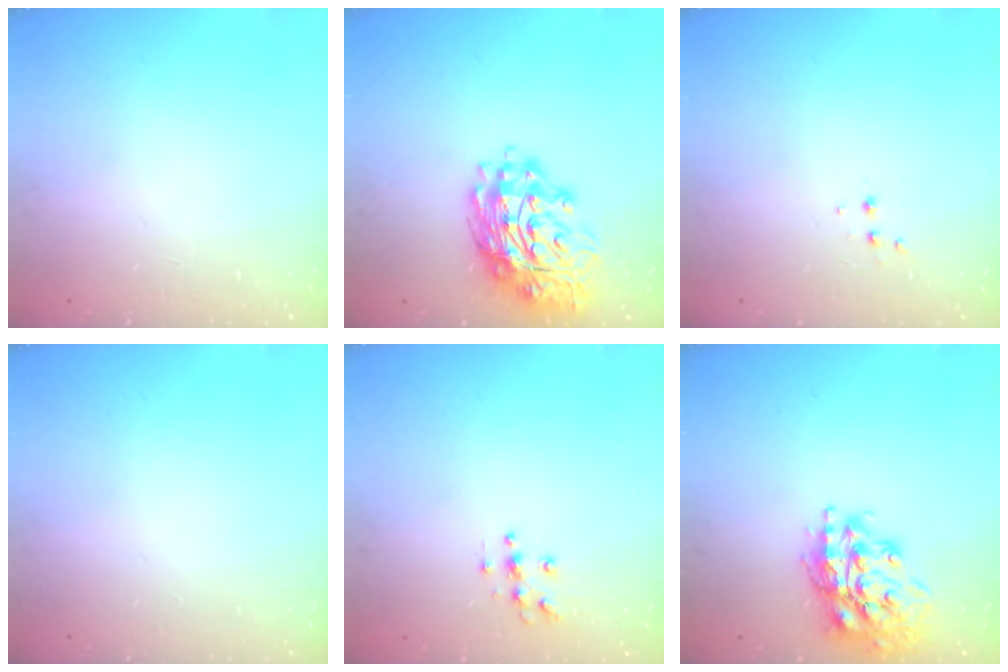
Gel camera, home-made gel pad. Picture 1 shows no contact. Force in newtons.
{"total": 16.8, "press": 16.7, "slide": 1.9}
{"total": 1.9, "press": 1.9, "slide": 0.2}
{"total": 0.0}
{"total": 5.7, "press": 5.7, "slide": 0.5}
{"total": 17.4, "press": 17.3, "slide": 2.4}